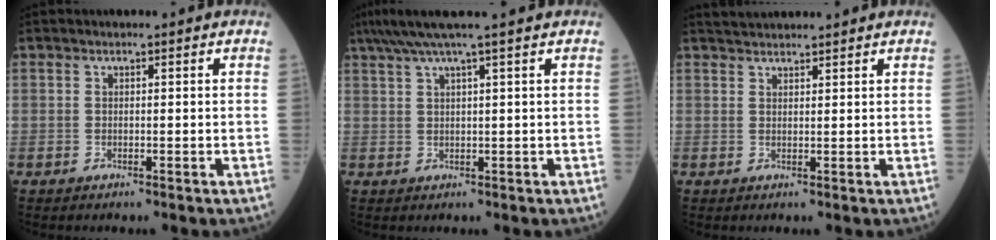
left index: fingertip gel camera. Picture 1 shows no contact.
{"total": 5.9, "force": [4.5, -1.7, 3.3], "torque": [-0.054, 0.026, 0.081]}
{"total": 3.8, "force": [3.7, 0.2, 0.9], "torque": [-0.015, 0.034, 0.066]}